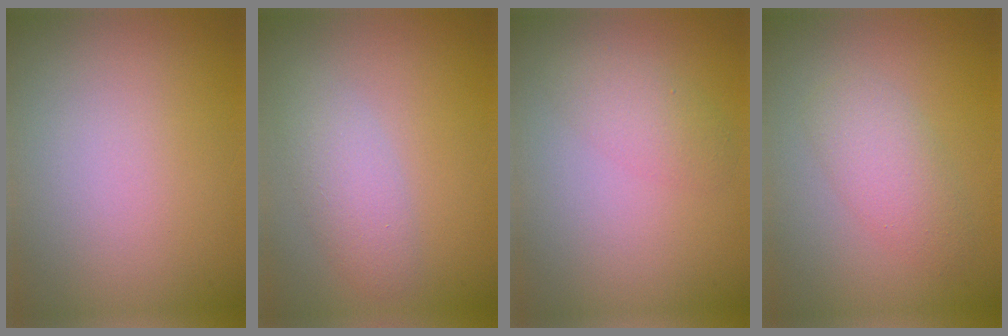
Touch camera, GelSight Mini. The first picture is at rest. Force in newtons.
{"total": 2.6, "press": 2.6, "slide": 0.1}
{"total": 2.1, "press": 2.1, "slide": 0.1}
{"total": 3.0, "press": 3.0, "slide": 0.1}